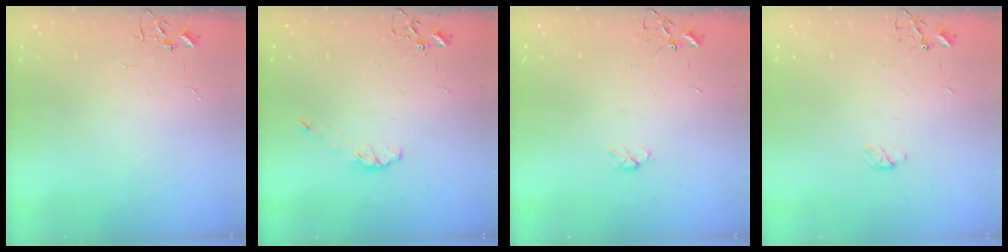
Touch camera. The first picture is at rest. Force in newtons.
{"total": 5.4, "press": 5.4, "slide": 0.5}
{"total": 3.7, "press": 3.7, "slide": 0.7}
{"total": 2.9, "press": 2.9, "slide": 0.4}